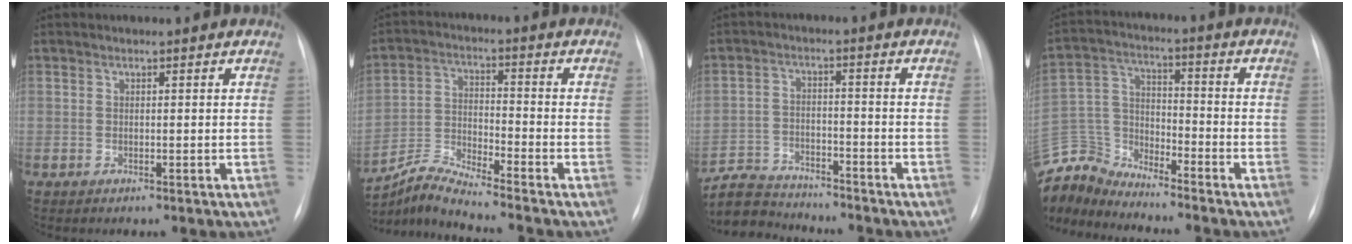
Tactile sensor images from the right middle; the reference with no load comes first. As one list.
[{"total": 8.0, "force": [-7.7, -1.6, 1.6], "torque": [-0.045, -0.008, -0.149]}, {"total": 8.8, "force": [-8.5, 1.9, 0.8], "torque": [-0.024, 0.005, -0.149]}, {"total": 10.4, "force": [-10.3, 1.1, -0.4], "torque": [-0.002, 0.033, -0.208]}]